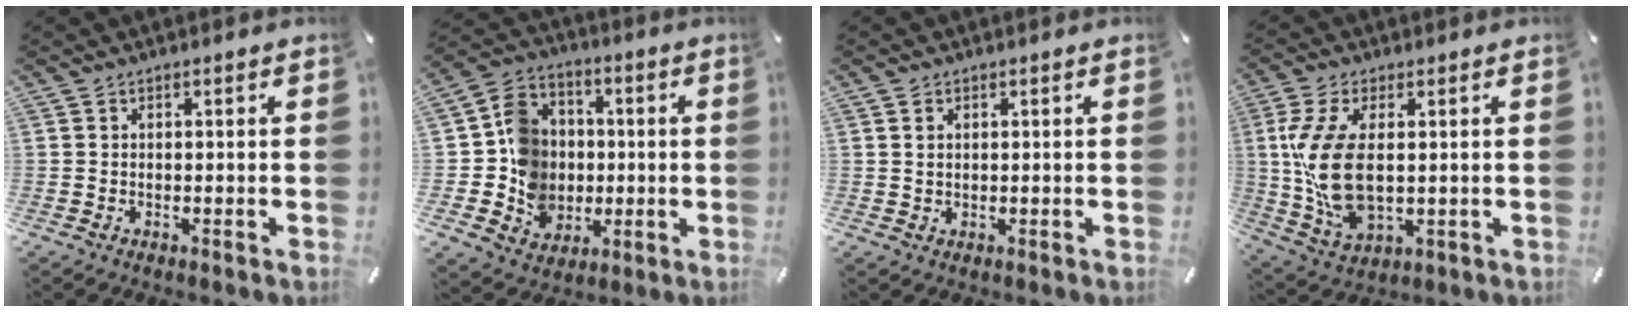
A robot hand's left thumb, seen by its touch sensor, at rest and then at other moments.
{"total": 13.0, "force": [-1.3, 12.3, 4.3], "torque": [-0.086, 0.023, -0.011]}
{"total": 1.3, "force": [0.4, 1.0, 0.6], "torque": [-0.007, 0.001, 0.006]}
{"total": 12.1, "force": [1.0, 6.6, 10.2], "torque": [-0.233, -0.011, 0.021]}